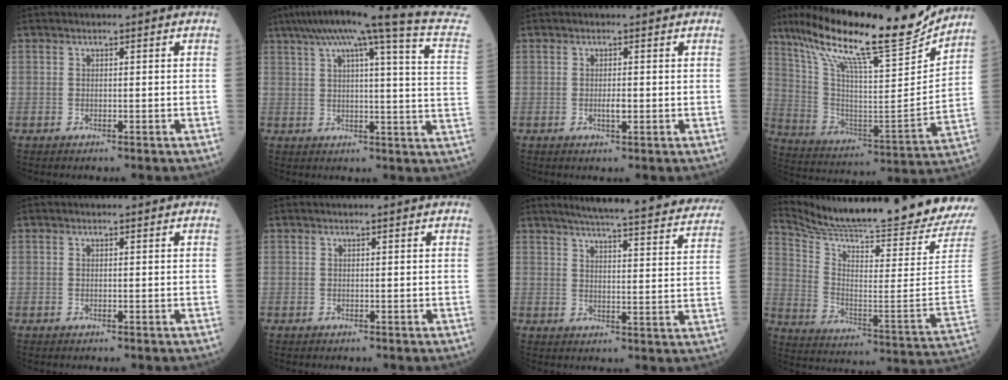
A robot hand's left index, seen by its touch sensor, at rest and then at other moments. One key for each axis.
{"total": 24.0, "fx": 19.0, "fy": -0.8, "fz": 14.6, "tx": -0.225, "ty": -0.022, "tz": 0.230}
{"total": 1.5, "fx": 0.0, "fy": 0.6, "fz": 1.3, "tx": -0.026, "ty": 0.001, "tz": 0.003}
{"total": 24.4, "fx": 20.0, "fy": 2.7, "fz": 13.8, "tx": -0.253, "ty": -0.007, "tz": 0.327}
{"total": 0.6, "fx": 0.5, "fy": 0.3, "fz": 0.0, "tx": 0.001, "ty": 0.002, "tz": 0.007}
{"total": 1.3, "fx": 1.2, "fy": 0.4, "fz": 0.4, "tx": -0.006, "ty": 0.016, "tz": 0.018}
{"total": 26.7, "fx": 24.2, "fy": 3.0, "fz": 11.0, "tx": -0.155, "ty": -0.045, "tz": 0.291}
{"total": 27.1, "fx": 25.1, "fy": -2.1, "fz": 9.8, "tx": -0.189, "ty": -0.123, "tz": 0.359}